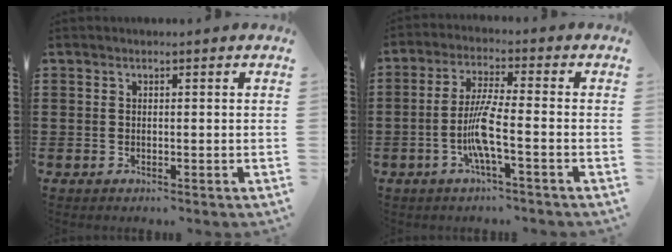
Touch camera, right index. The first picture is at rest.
{"total": 7.6, "force": [-2.6, 0.4, 7.2], "torque": [-0.163, -0.016, -0.060]}